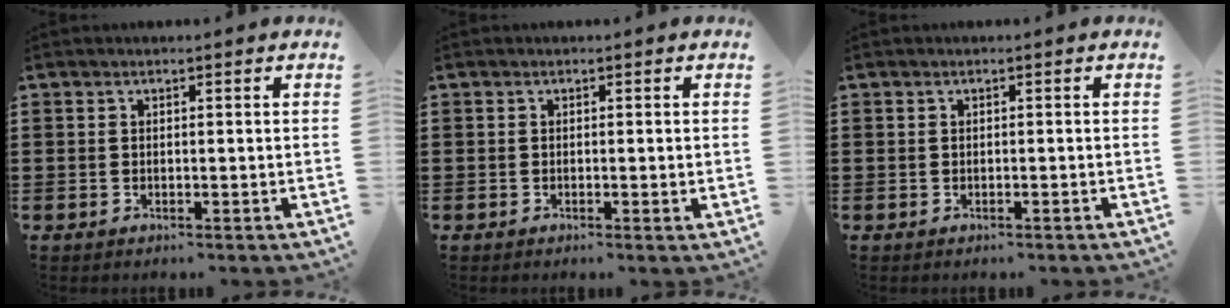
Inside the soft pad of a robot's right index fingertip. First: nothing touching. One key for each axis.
{"total": 0.6, "fx": 0.0, "fy": -0.1, "fz": 0.6, "tx": -0.011, "ty": -0.004, "tz": 0.000}
{"total": 0.0}